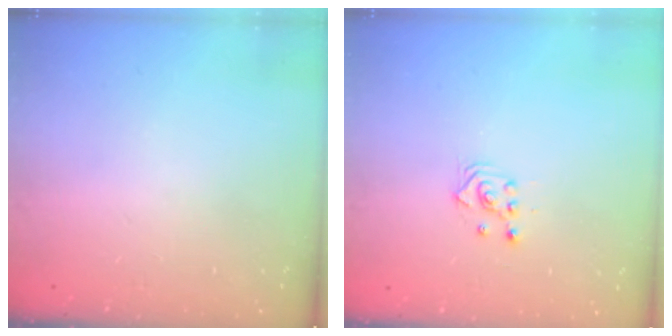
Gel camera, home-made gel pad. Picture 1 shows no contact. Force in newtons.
{"total": 2.5, "press": 2.5, "slide": 0.3}